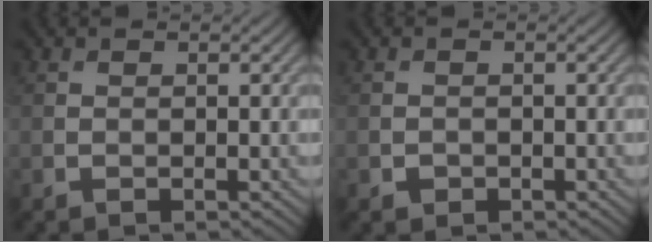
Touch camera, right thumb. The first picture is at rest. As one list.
[{"total": 0.9, "force": [-0.5, 0.7, 0.2], "torque": [0.000, -0.002, -0.011]}]